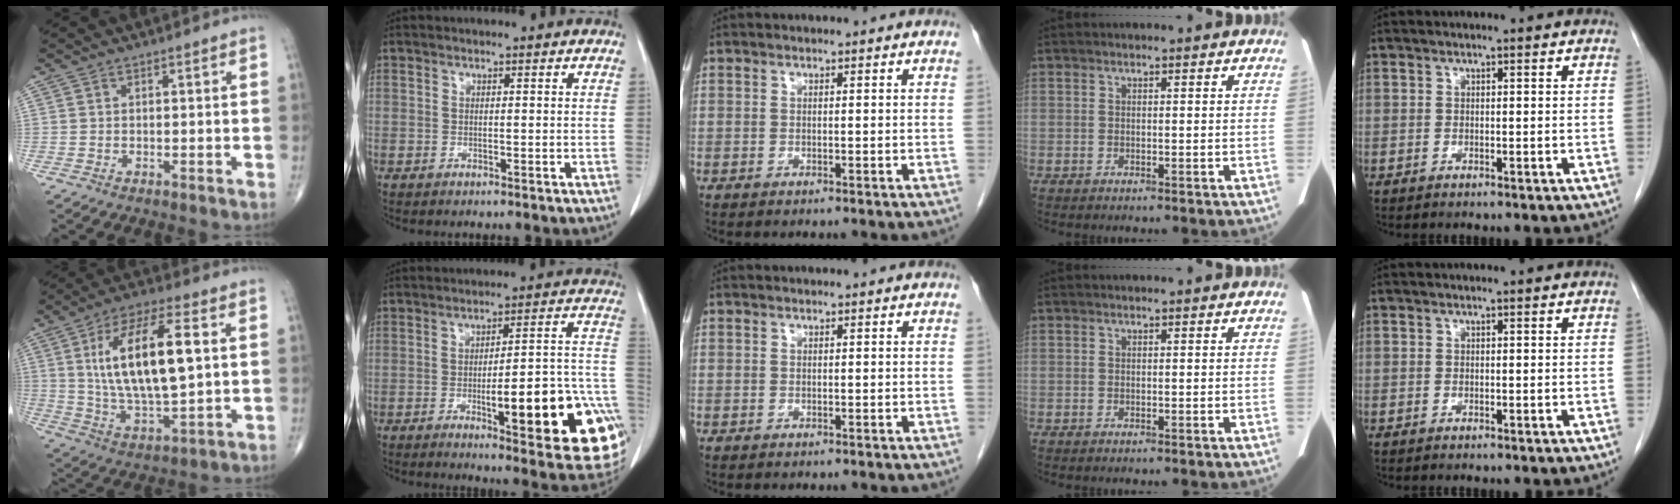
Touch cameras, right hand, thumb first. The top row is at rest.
{"thumb": {"total": 19.3, "force": [3.6, 7.2, 17.5], "torque": [-0.310, -0.006, 0.068]}, "index": {"total": 21.1, "force": [-6.7, 3.8, 19.6], "torque": [-0.161, 0.022, -0.071]}}